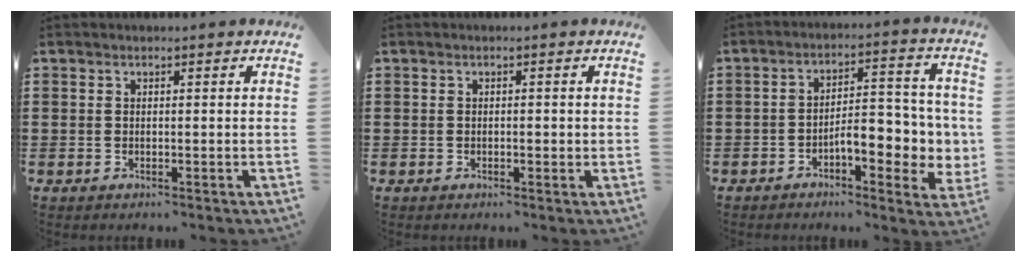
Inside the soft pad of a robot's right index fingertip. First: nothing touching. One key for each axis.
{"total": 0.8, "fx": -0.2, "fy": 0.3, "fz": 0.7, "tx": -0.014, "ty": 0.000, "tz": -0.003}
{"total": 7.3, "fx": -2.4, "fy": 3.4, "fz": 6.1, "tx": -0.073, "ty": -0.006, "tz": -0.048}